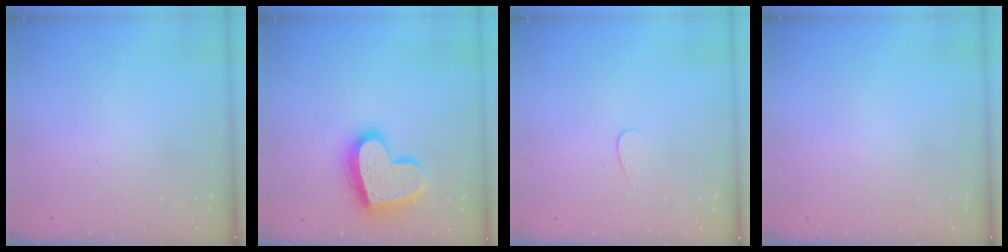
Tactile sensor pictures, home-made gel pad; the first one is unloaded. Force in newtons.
{"total": 18.2, "press": 18.2, "slide": 1.6}
{"total": 2.7, "press": 2.7, "slide": 0.3}
{"total": 0.0}